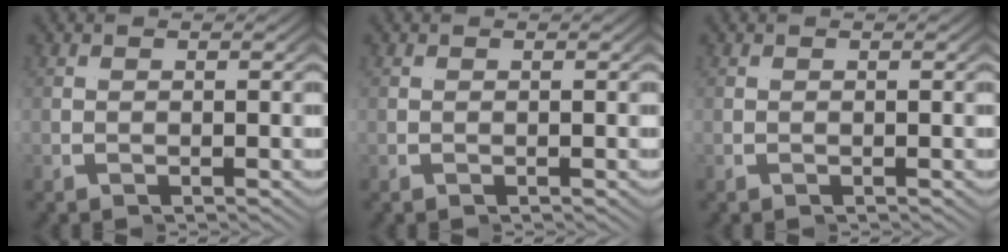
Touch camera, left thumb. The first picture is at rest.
{"total": 0.0}
{"total": 0.0}